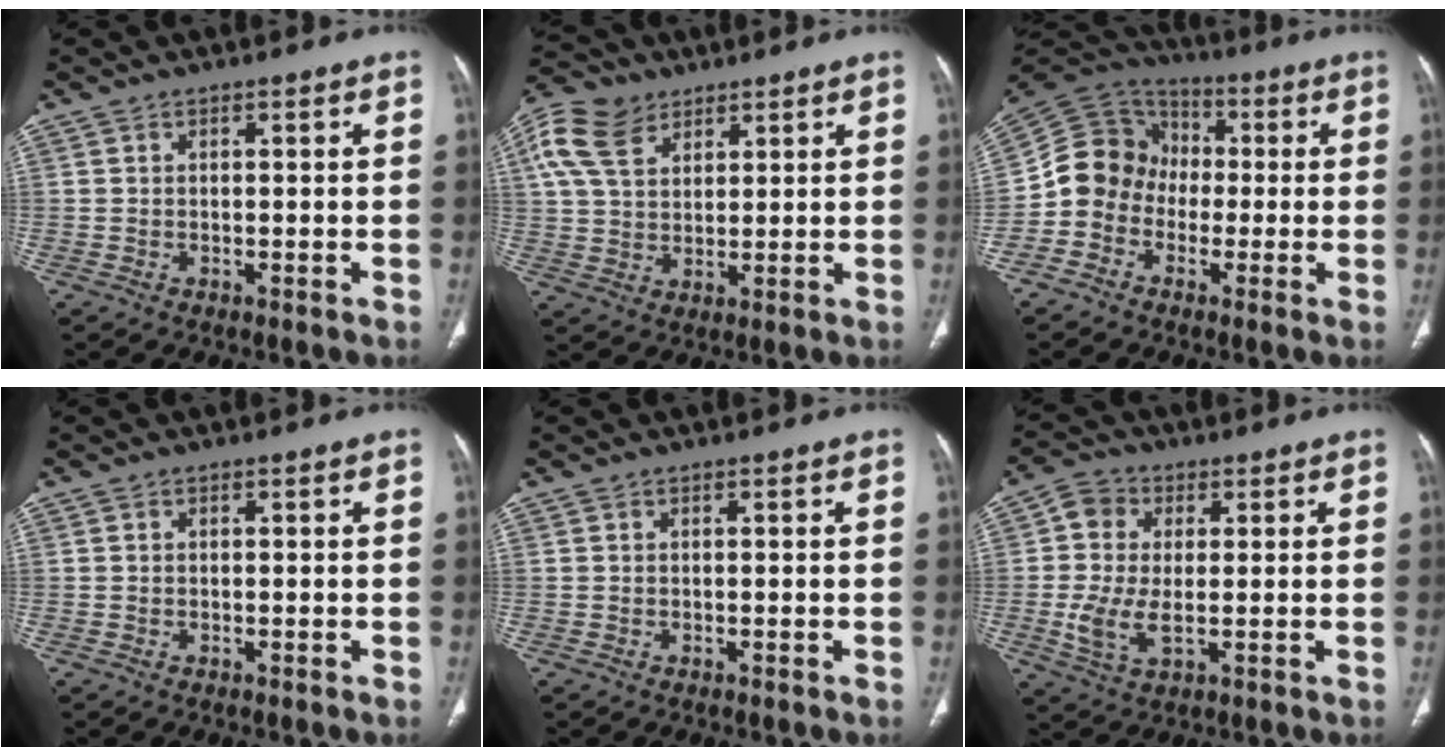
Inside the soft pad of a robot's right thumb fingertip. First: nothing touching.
{"total": 11.7, "force": [5.9, 7.8, 6.4], "torque": [-0.119, 0.000, 0.115]}
{"total": 11.6, "force": [-2.5, 10.5, 4.3], "torque": [-0.060, 0.052, -0.060]}
{"total": 0.0}
{"total": 0.0}
{"total": 9.5, "force": [0.1, 6.2, 7.2], "torque": [-0.138, 0.005, -0.001]}